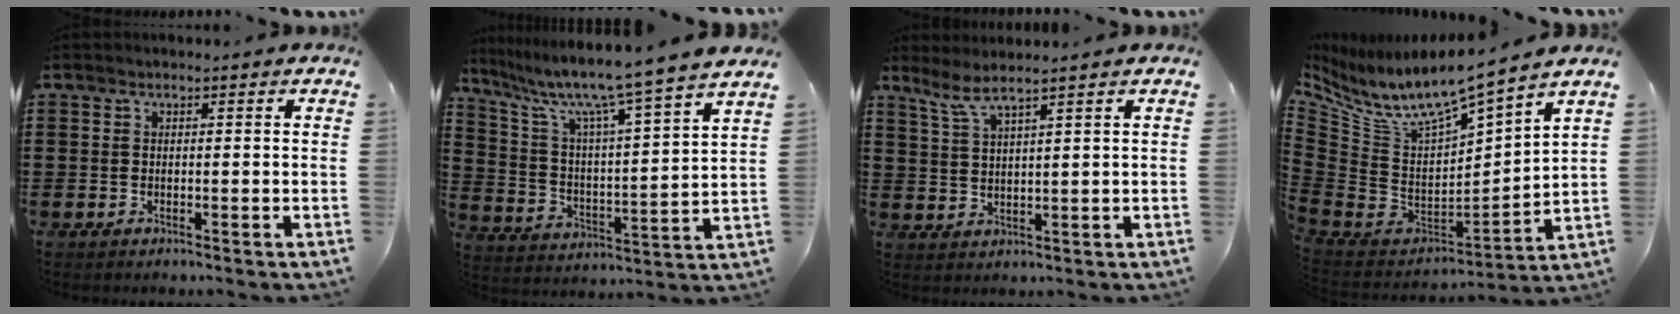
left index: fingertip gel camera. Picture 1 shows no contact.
{"total": 8.2, "force": [6.8, -1.0, 4.5], "torque": [-0.118, -0.059, 0.101]}
{"total": 3.6, "force": [2.8, -0.3, 2.3], "torque": [-0.053, -0.007, 0.051]}
{"total": 8.9, "force": [7.3, 1.4, 4.8], "torque": [-0.130, -0.070, 0.123]}